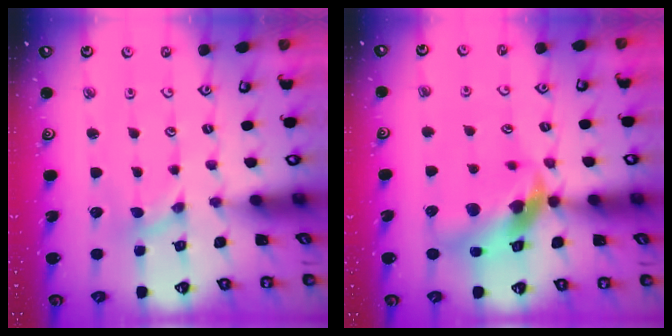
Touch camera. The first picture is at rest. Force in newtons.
{"total": 14.5, "press": 14.4, "slide": 2.0}